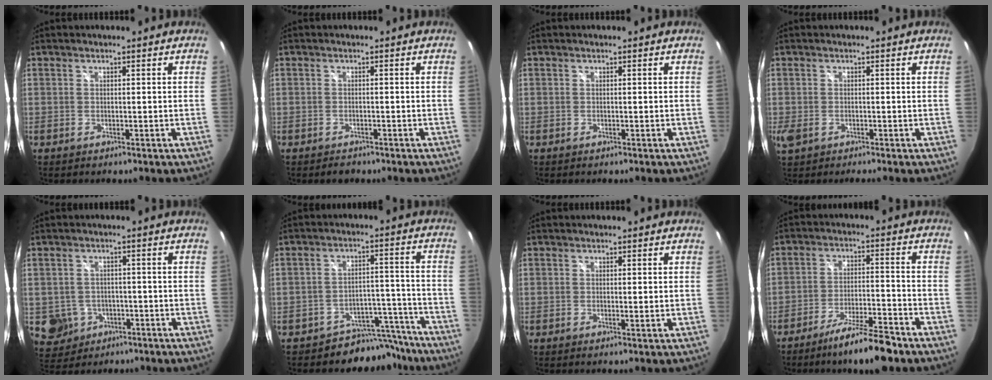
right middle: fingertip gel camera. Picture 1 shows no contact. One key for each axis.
{"total": 1.9, "fx": -1.4, "fy": 1.1, "fz": 0.5, "tx": -0.012, "ty": -0.004, "tz": -0.020}
{"total": 0.0}
{"total": 2.4, "fx": -1.1, "fy": 1.2, "fz": 1.7, "tx": -0.037, "ty": -0.010, "tz": -0.020}
{"total": 7.8, "fx": -2.6, "fy": 7.1, "fz": 2.1, "tx": -0.065, "ty": 0.002, "tz": -0.020}
{"total": 9.3, "fx": -8.2, "fy": 4.4, "fz": 0.2, "tx": 0.007, "ty": 0.044, "tz": -0.106}
{"total": 0.6, "fx": 0.3, "fy": -0.3, "fz": 0.5, "tx": -0.008, "ty": -0.003, "tz": 0.003}
{"total": 10.9, "fx": -8.7, "fy": 1.2, "fz": 6.4, "tx": -0.123, "ty": -0.009, "tz": -0.141}